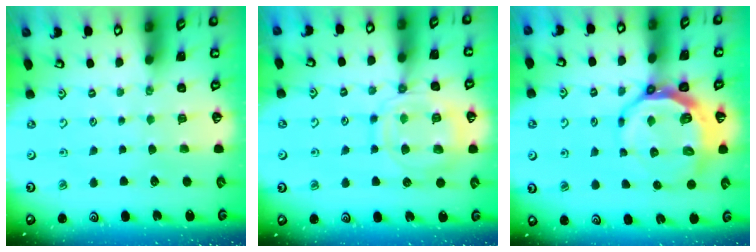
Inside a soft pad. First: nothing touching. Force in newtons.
{"total": 13.6, "press": 13.6, "slide": 1.3}
{"total": 10.2, "press": 9.3, "slide": 4.2}